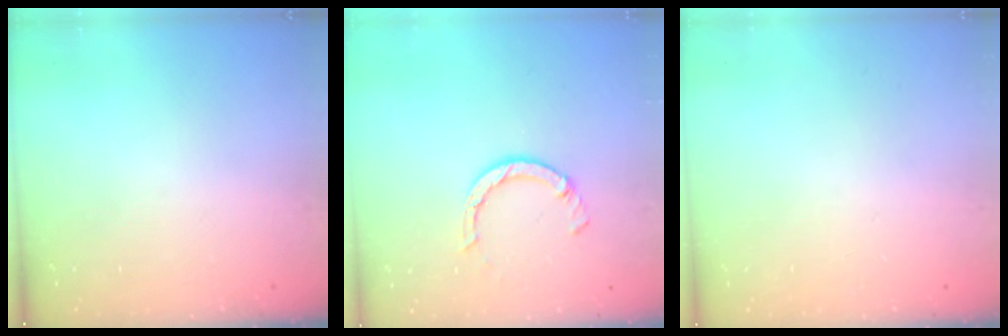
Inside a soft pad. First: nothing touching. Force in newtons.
{"total": 5.8, "press": 5.8, "slide": 0.8}
{"total": 2.6, "press": 2.6, "slide": 0.2}